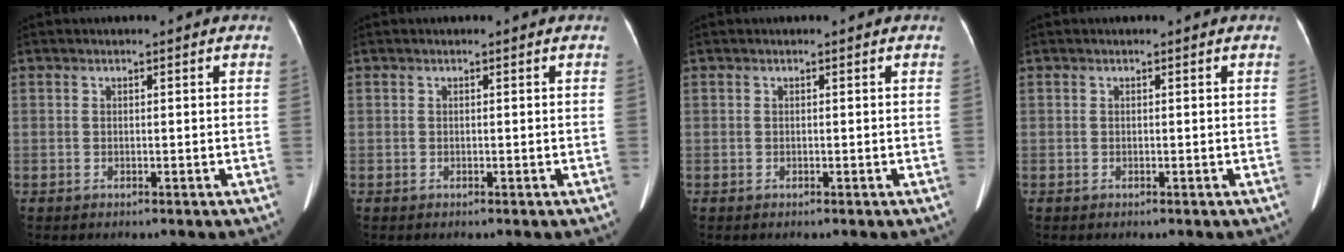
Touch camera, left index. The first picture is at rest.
{"total": 0.0}
{"total": 0.0}
{"total": 0.0}